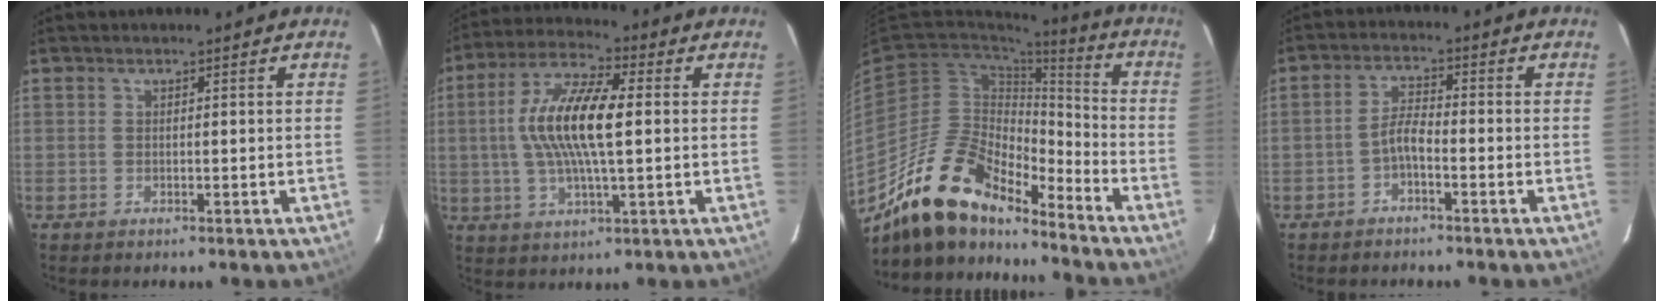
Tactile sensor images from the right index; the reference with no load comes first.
{"total": 13.8, "force": [1.0, 3.7, 13.2], "torque": [-0.264, 0.013, 0.014]}
{"total": 17.9, "force": [-14.8, 5.9, 8.0], "torque": [-0.148, 0.006, -0.271]}
{"total": 3.1, "force": [-2.0, 0.8, 2.3], "torque": [-0.052, 0.011, -0.039]}